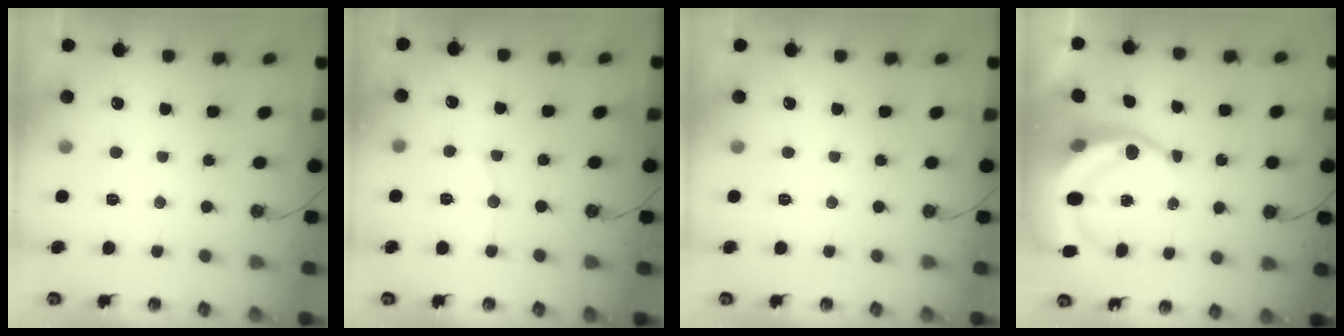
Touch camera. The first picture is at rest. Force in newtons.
{"total": 7.0, "press": 7.0, "slide": 0.4}
{"total": 0.0}
{"total": 9.5, "press": 9.5, "slide": 1.1}